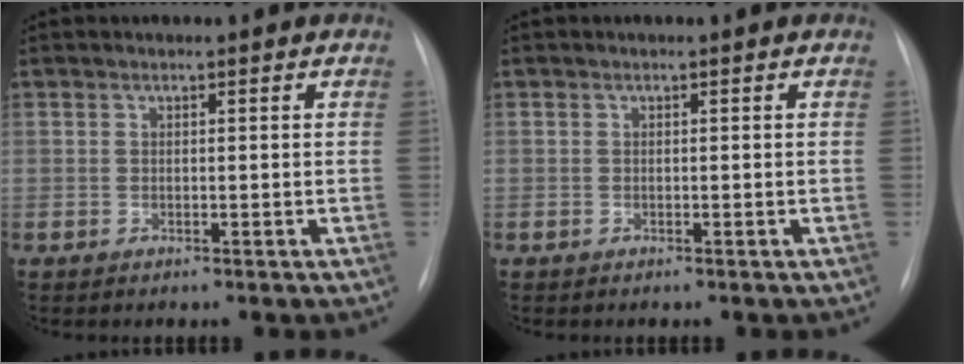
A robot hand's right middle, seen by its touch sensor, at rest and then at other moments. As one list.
[{"total": 0.0}]